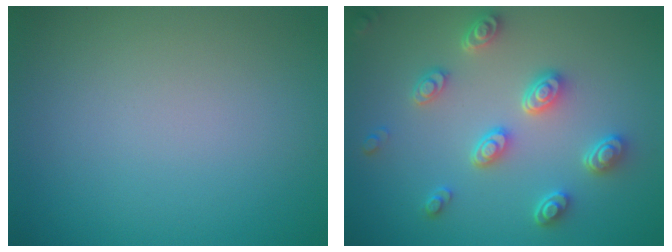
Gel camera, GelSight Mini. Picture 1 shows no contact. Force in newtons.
{"total": 4.4, "press": 3.7, "slide": 2.3}